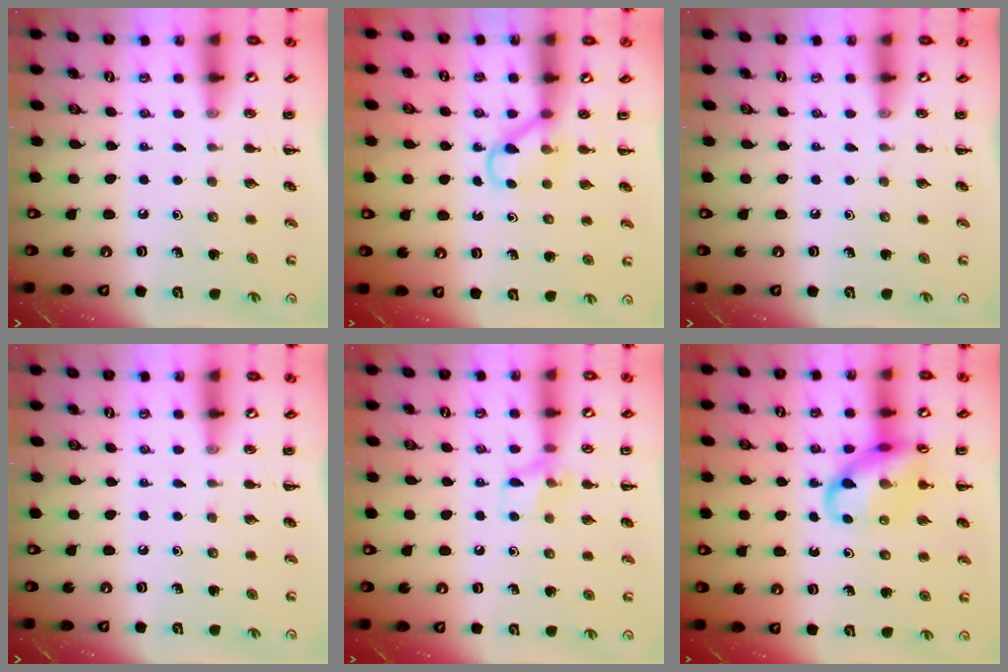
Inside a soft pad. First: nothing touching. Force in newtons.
{"total": 3.4, "press": 3.2, "slide": 1.0}
{"total": 0.0}
{"total": 0.0}
{"total": 8.1, "press": 7.9, "slide": 1.8}
{"total": 14.2, "press": 14.0, "slide": 2.4}